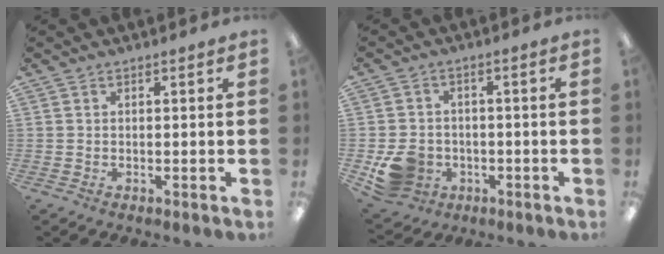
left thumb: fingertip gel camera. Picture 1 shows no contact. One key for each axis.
{"total": 8.2, "fx": -2.8, "fy": 6.9, "fz": 3.4, "tx": -0.066, "ty": 0.022, "tz": -0.043}